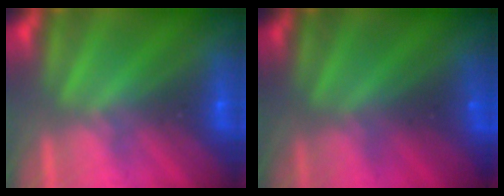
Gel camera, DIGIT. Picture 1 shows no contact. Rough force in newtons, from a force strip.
{"total": 1.4}